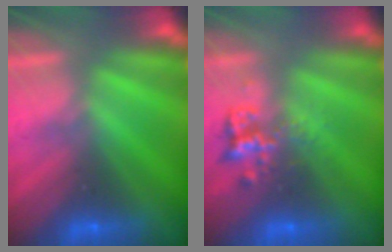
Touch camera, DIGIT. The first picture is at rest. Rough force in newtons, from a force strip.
{"total": 2.3}